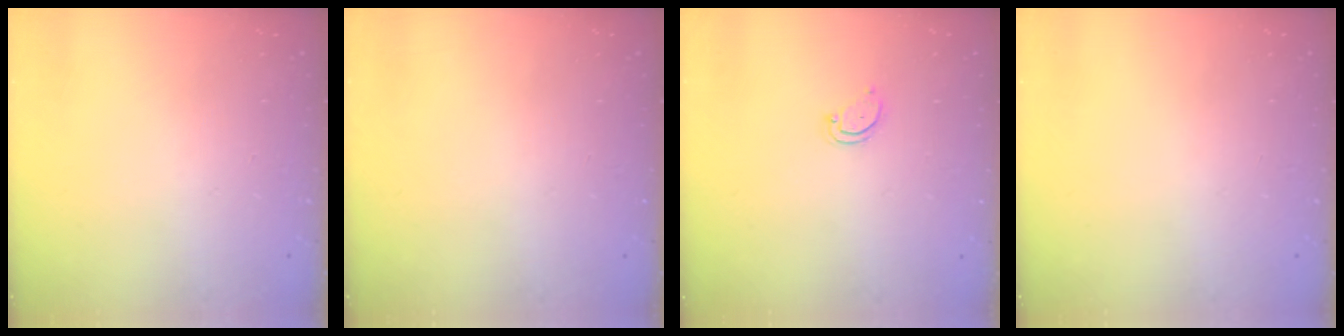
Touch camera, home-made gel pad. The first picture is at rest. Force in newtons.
{"total": 0.0}
{"total": 2.8, "press": 2.8, "slide": 0.2}
{"total": 0.0}